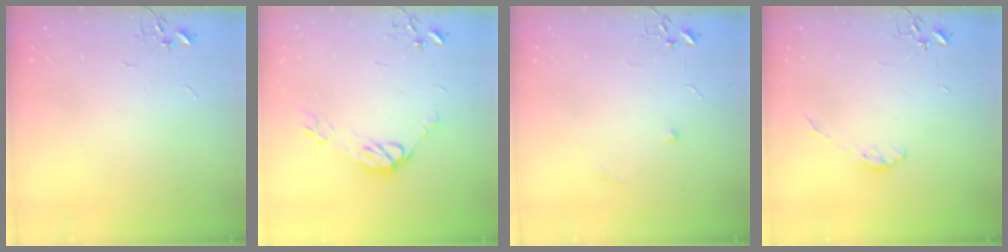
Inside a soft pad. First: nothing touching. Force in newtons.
{"total": 9.6, "press": 9.6, "slide": 0.6}
{"total": 4.1, "press": 3.9, "slide": 1.2}
{"total": 4.7, "press": 4.6, "slide": 0.7}